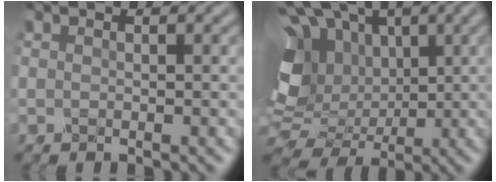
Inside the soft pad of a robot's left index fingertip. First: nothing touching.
{"total": 10.8, "force": [0.9, 8.3, 6.9], "torque": [-0.145, 0.005, 0.017]}